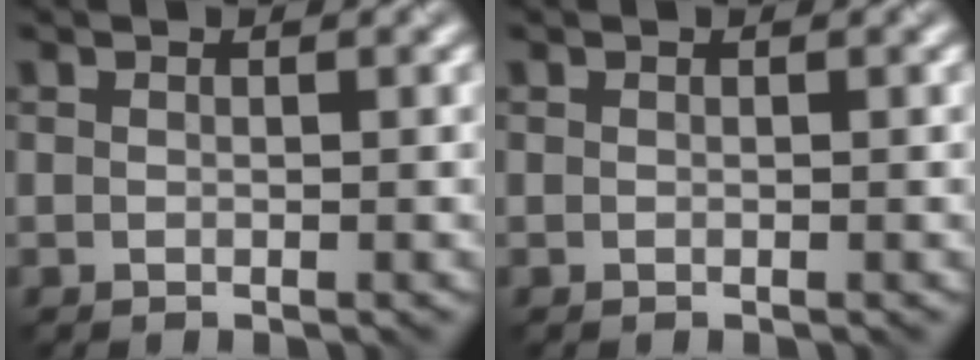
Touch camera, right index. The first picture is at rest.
{"total": 0.0}